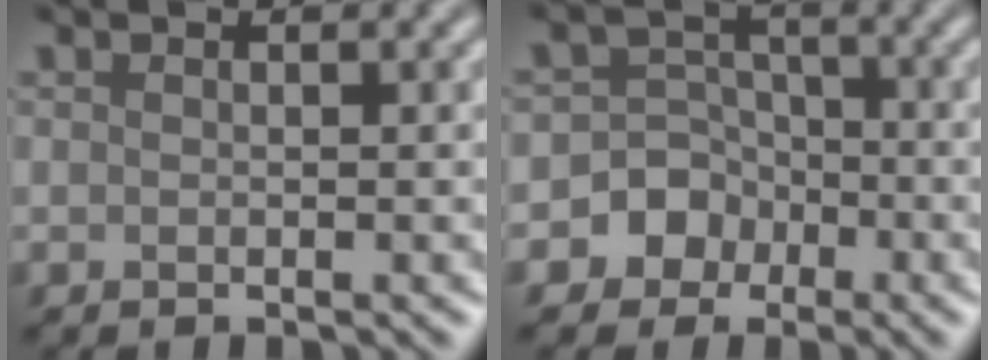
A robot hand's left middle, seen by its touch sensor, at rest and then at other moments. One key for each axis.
{"total": 5.7, "fx": -2.3, "fy": 5.2, "fz": 0.6, "tx": 0.013, "ty": 0.015, "tz": -0.062}